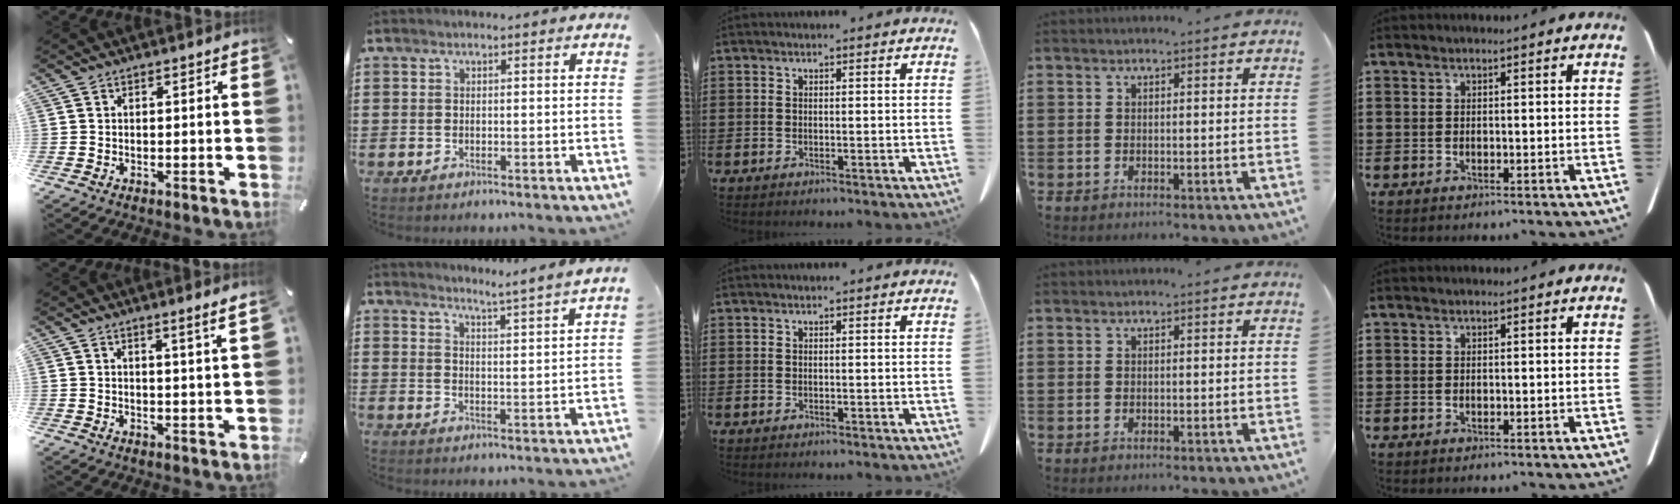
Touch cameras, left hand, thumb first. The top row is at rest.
{"thumb": {"total": 3.3, "force": [2.1, -0.4, 2.5], "torque": [-0.050, -0.007, 0.036]}, "index": {"total": 3.7, "force": [3.4, -1.3, 0.4], "torque": [-0.020, -0.027, 0.058]}}